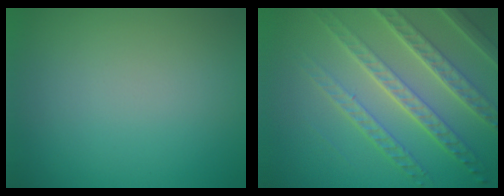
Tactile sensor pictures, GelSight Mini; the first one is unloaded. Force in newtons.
{"total": 7.4, "press": 5.3, "slide": 5.2}